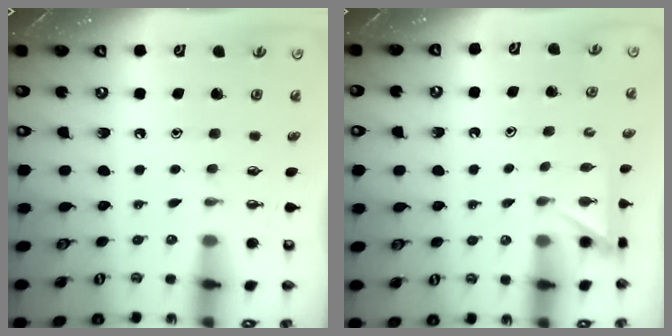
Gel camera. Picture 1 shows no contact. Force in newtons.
{"total": 2.4, "press": 2.4, "slide": 0.4}